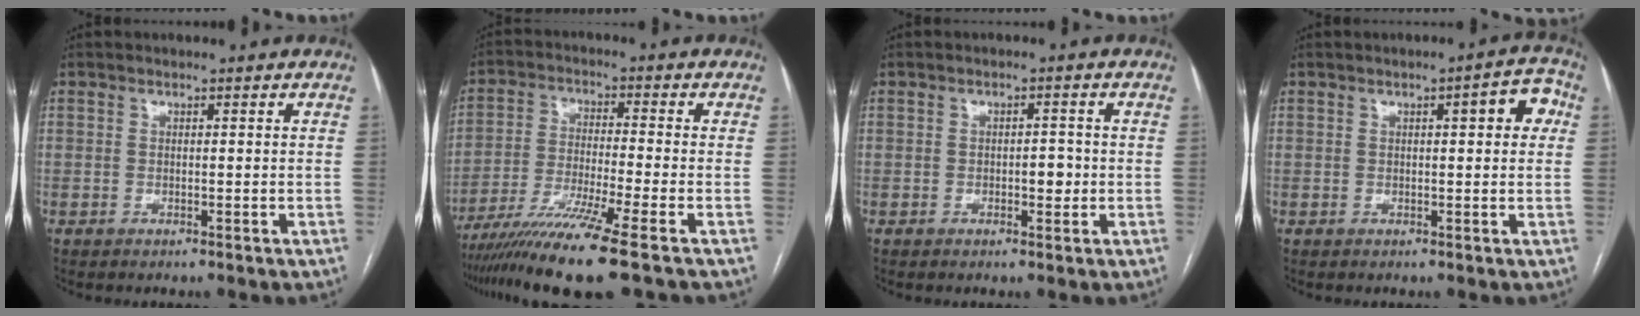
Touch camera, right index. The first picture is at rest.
{"total": 11.8, "force": [-8.6, -1.9, 7.9], "torque": [-0.141, -0.035, -0.147]}
{"total": 2.4, "force": [-0.4, 1.1, 2.1], "torque": [-0.029, 0.002, -0.004]}
{"total": 4.8, "force": [1.2, 1.2, 4.5], "torque": [-0.051, 0.016, 0.010]}